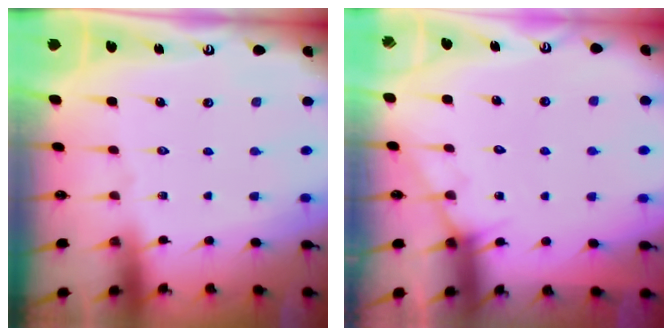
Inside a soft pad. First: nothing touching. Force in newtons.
{"total": 5.7, "press": 5.7, "slide": 0.4}